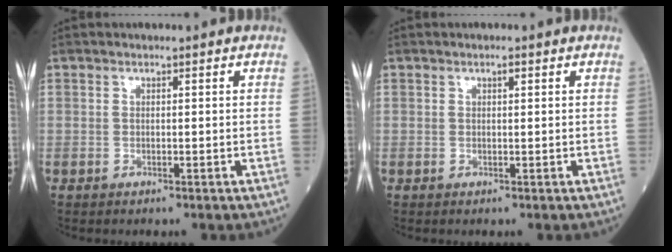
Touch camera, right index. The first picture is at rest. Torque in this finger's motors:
{"motor_torque": [-0.02, 0.01, -0.03, 0.01]}